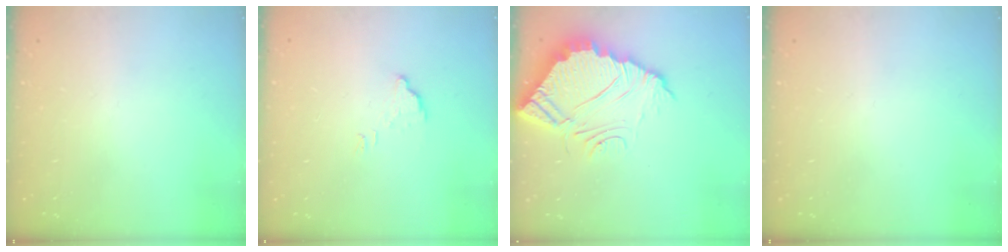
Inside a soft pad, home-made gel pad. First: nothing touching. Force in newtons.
{"total": 2.3, "press": 2.3, "slide": 0.1}
{"total": 9.2, "press": 9.2, "slide": 0.7}
{"total": 0.0}